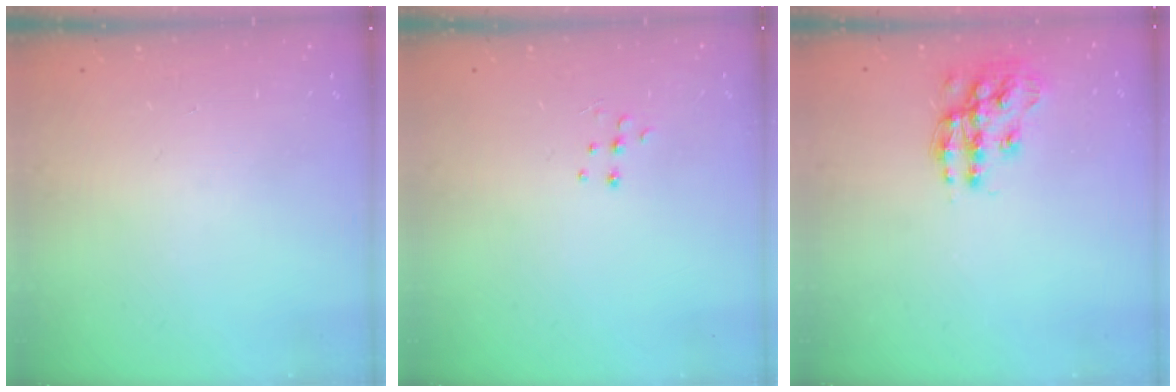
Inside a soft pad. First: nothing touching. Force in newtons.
{"total": 4.3, "press": 4.3, "slide": 0.4}
{"total": 13.3, "press": 13.3, "slide": 0.7}